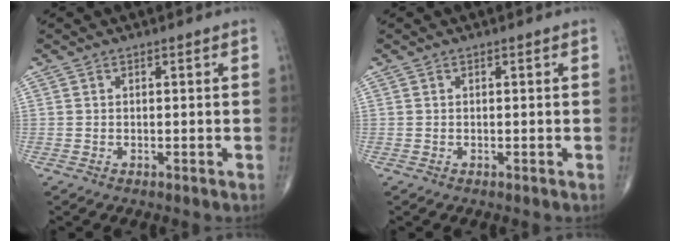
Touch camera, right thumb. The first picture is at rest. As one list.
[{"total": 0.0}]